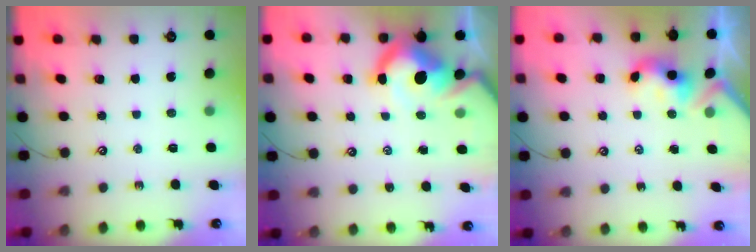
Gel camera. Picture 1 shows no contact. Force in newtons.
{"total": 13.3, "press": 13.2, "slide": 1.7}
{"total": 3.4, "press": 3.4, "slide": 0.4}